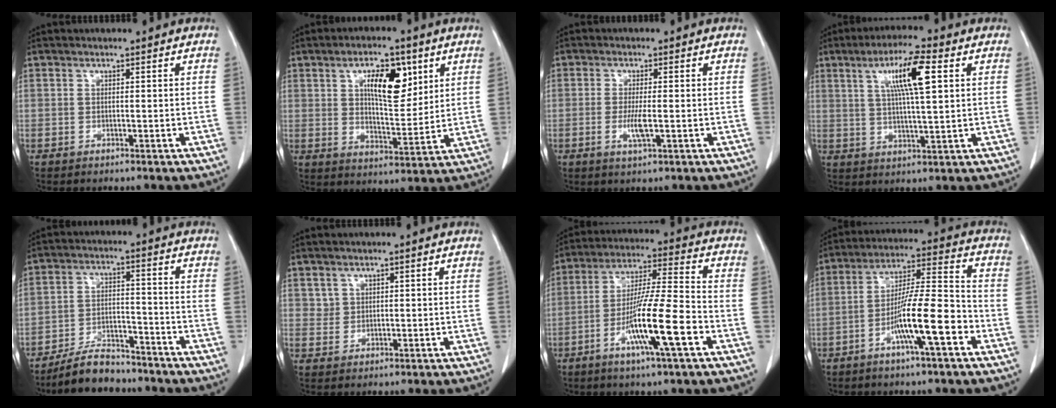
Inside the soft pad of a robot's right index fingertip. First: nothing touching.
{"total": 10.2, "force": [4.2, 4.0, 8.4], "torque": [-0.138, 0.006, 0.073]}
{"total": 3.4, "force": [-0.7, 0.5, 3.3], "torque": [-0.068, -0.006, -0.012]}
{"total": 9.8, "force": [3.5, 0.9, 9.1], "torque": [-0.164, 0.011, 0.059]}
{"total": 8.3, "force": [-7.4, 2.7, 2.6], "torque": [-0.050, 0.002, -0.132]}
{"total": 1.8, "force": [1.1, 1.4, -0.1], "torque": [0.016, 0.004, 0.015]}
{"total": 13.6, "force": [-5.3, 0.2, 12.5], "torque": [-0.228, -0.009, -0.096]}
{"total": 12.0, "force": [-4.9, 0.8, 10.9], "torque": [-0.192, 0.006, -0.086]}